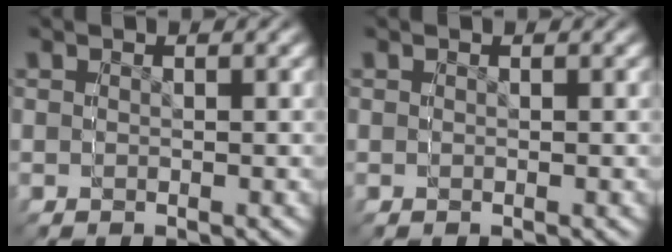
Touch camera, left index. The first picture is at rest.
{"total": 0.0}